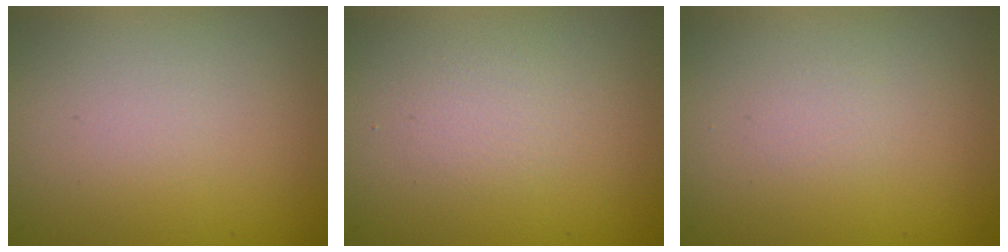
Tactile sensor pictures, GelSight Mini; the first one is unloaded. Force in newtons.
{"total": 1.2, "press": 1.2, "slide": 0.1}
{"total": 0.5, "press": 0.5, "slide": 0.0}